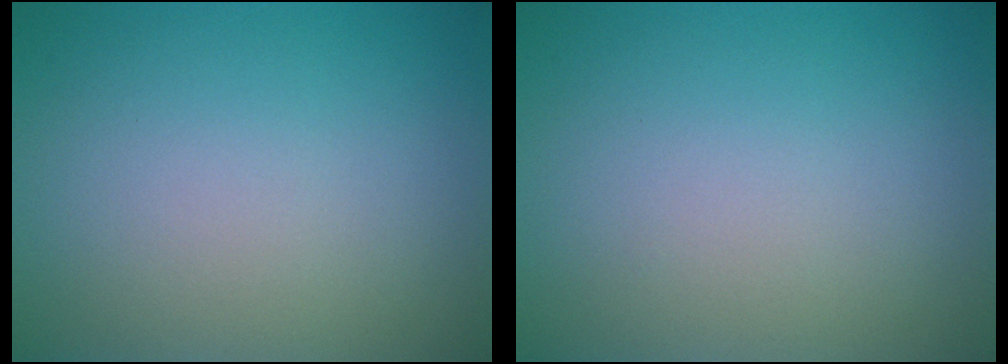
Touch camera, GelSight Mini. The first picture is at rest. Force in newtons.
{"total": 0.0}